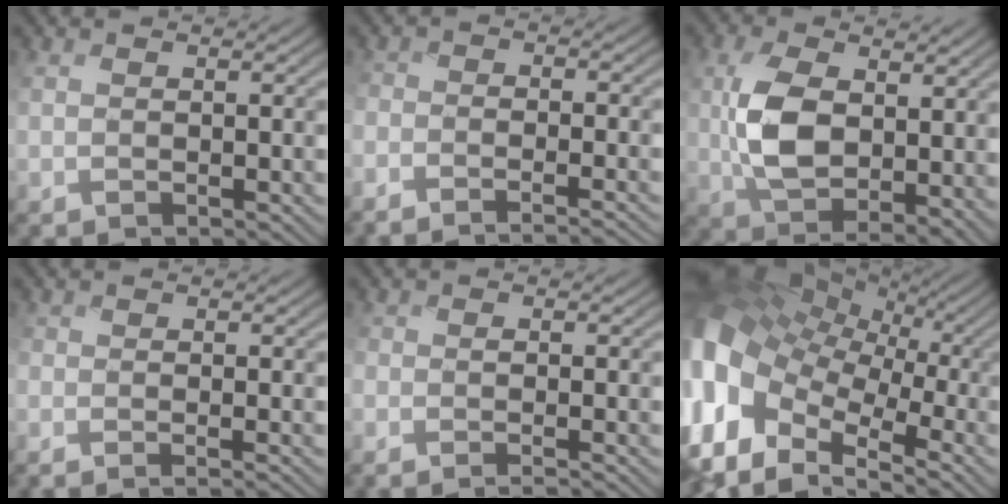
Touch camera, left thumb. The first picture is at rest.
{"total": 5.4, "force": [-4.5, 1.4, 2.7], "torque": [-0.043, -0.012, -0.060]}
{"total": 10.3, "force": [1.9, 5.6, 8.5], "torque": [-0.183, -0.001, 0.040]}
{"total": 2.9, "force": [-2.0, 0.8, 2.0], "torque": [-0.022, -0.008, -0.021]}
{"total": 3.5, "force": [-2.7, 0.8, 2.1], "torque": [-0.028, -0.004, -0.038]}
{"total": 17.6, "force": [-1.8, 13.1, 11.5], "torque": [-0.302, -0.016, -0.011]}